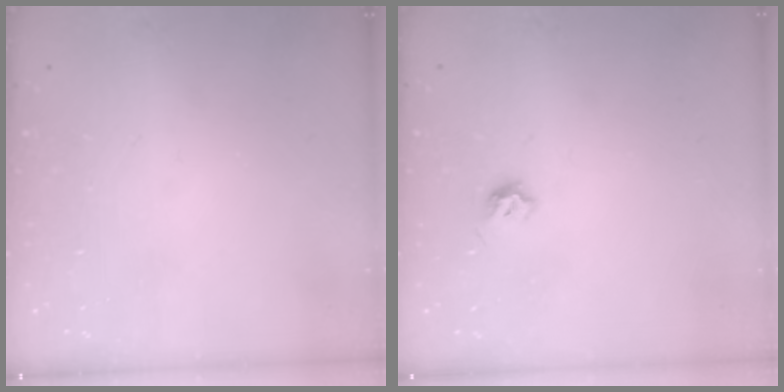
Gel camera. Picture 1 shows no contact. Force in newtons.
{"total": 4.1, "press": 4.0, "slide": 0.7}